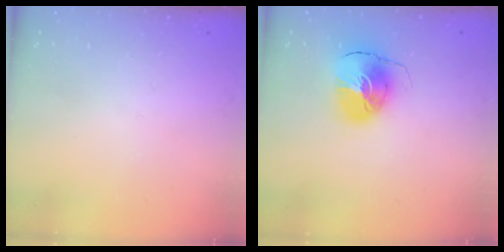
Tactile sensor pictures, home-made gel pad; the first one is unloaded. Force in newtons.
{"total": 9.3, "press": 9.2, "slide": 1.3}